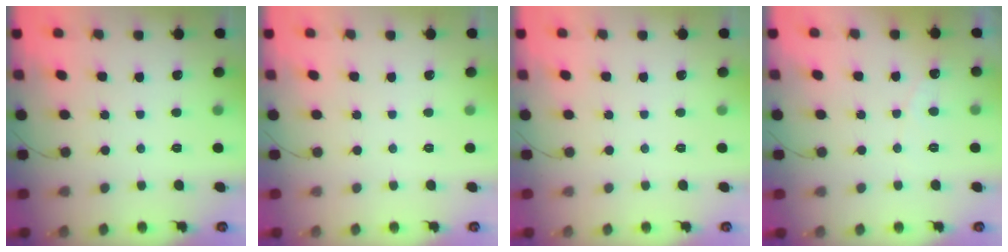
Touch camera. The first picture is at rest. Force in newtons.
{"total": 0.0}
{"total": 0.0}
{"total": 2.7, "press": 2.7, "slide": 0.2}